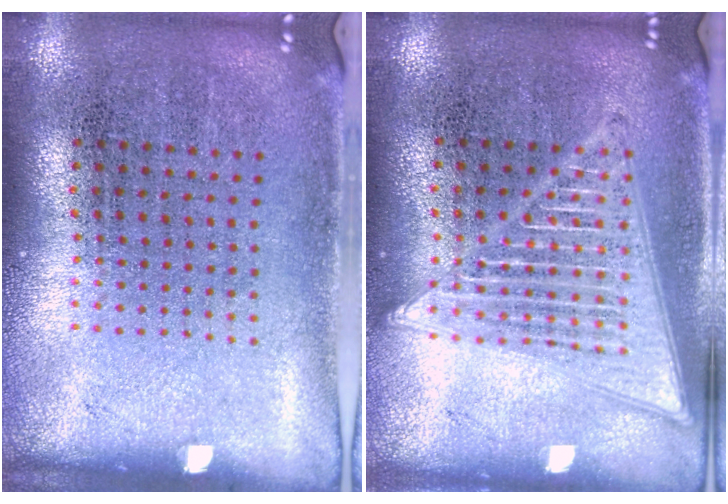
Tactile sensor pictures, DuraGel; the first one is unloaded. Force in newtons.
{"total": 2.9, "press": 2.8, "slide": 0.4}